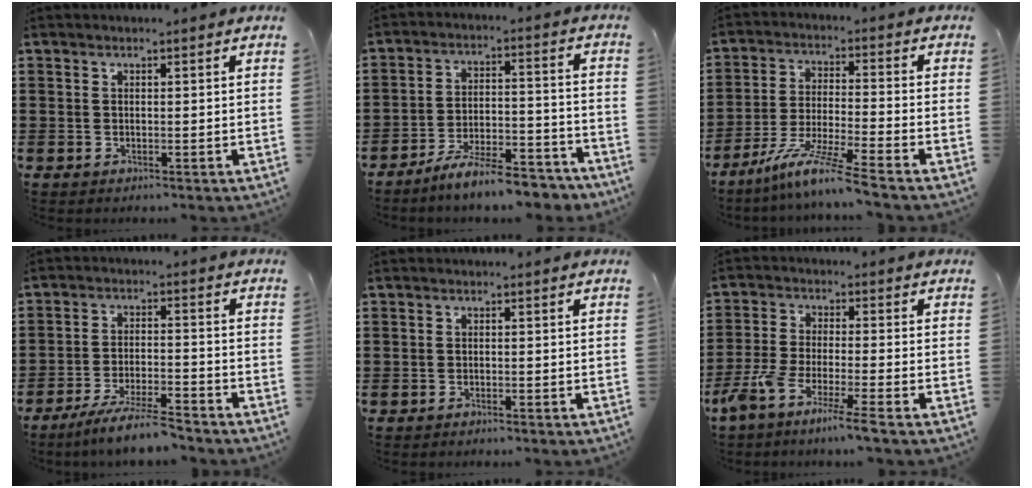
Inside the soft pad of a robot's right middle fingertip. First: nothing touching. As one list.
[{"total": 8.9, "force": [-8.0, 0.6, 3.9], "torque": [-0.062, 0.014, -0.149]}, {"total": 8.7, "force": [-6.9, -0.6, 5.3], "torque": [-0.110, -0.018, -0.137]}, {"total": 6.6, "force": [-5.9, 0.0, 3.0], "torque": [-0.066, -0.013, -0.111]}, {"total": 0.7, "force": [-0.7, -0.1, 0.1], "torque": [-0.006, -0.002, -0.014]}, {"total": 6.9, "force": [-5.8, -0.5, 3.7], "torque": [-0.091, -0.021, -0.117]}]